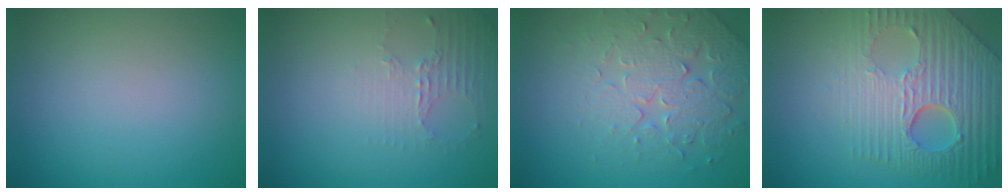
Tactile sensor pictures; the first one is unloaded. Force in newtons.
{"total": 2.2, "press": 1.6, "slide": 1.5}
{"total": 4.1, "press": 3.9, "slide": 1.3}
{"total": 8.7, "press": 6.0, "slide": 6.3}